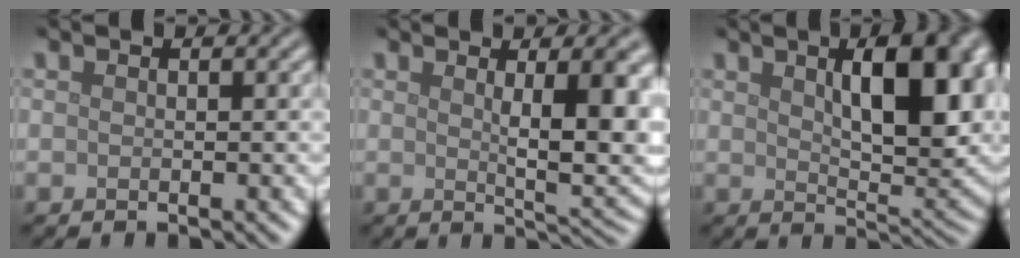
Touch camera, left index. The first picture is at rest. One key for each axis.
{"total": 7.4, "fx": 1.4, "fy": 2.1, "fz": 6.9, "tx": -0.094, "ty": -0.007, "tz": 0.029}
{"total": 10.4, "fx": 3.0, "fy": 4.0, "fz": 9.1, "tx": -0.126, "ty": 0.002, "tz": 0.051}